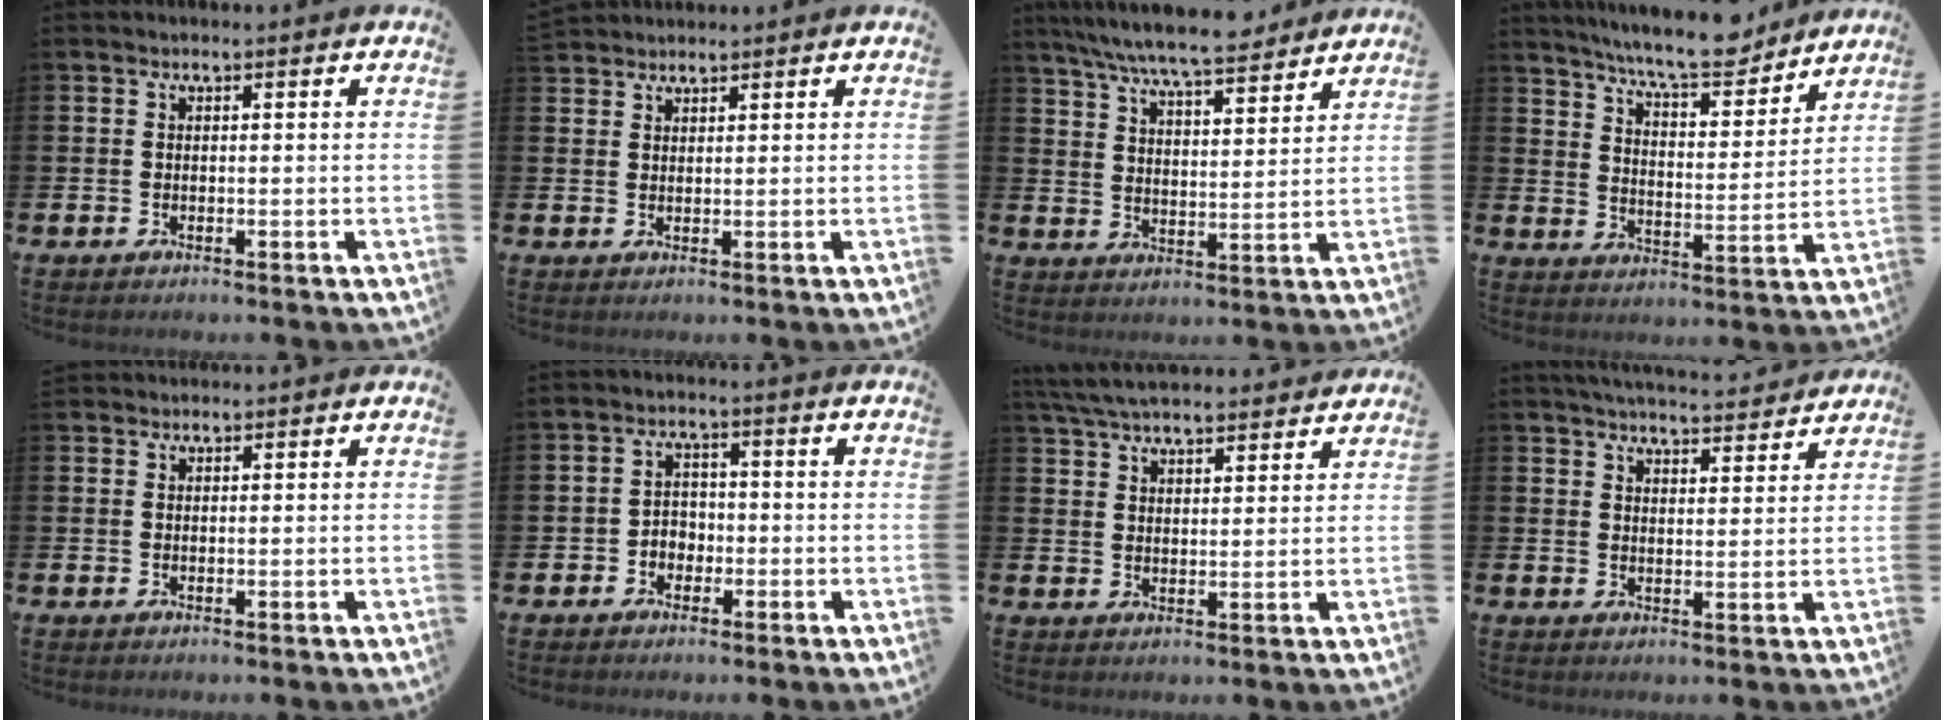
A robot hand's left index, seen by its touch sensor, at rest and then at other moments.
{"total": 2.1, "force": [2.0, 0.5, -0.2], "torque": [0.013, -0.008, 0.036]}
{"total": 7.9, "force": [7.5, 0.6, 2.6], "torque": [-0.070, -0.039, 0.134]}
{"total": 9.3, "force": [8.7, 1.3, 3.1], "torque": [-0.076, -0.051, 0.155]}
{"total": 1.5, "force": [1.4, 0.5, -0.1], "torque": [0.013, -0.002, 0.025]}
{"total": 2.8, "force": [-1.4, 2.2, 0.9], "torque": [-0.022, 0.008, -0.032]}
{"total": 5.6, "force": [5.4, 0.8, 1.3], "torque": [-0.044, -0.023, 0.099]}
{"total": 5.1, "force": [5.0, 0.3, 0.6], "torque": [-0.021, -0.030, 0.089]}